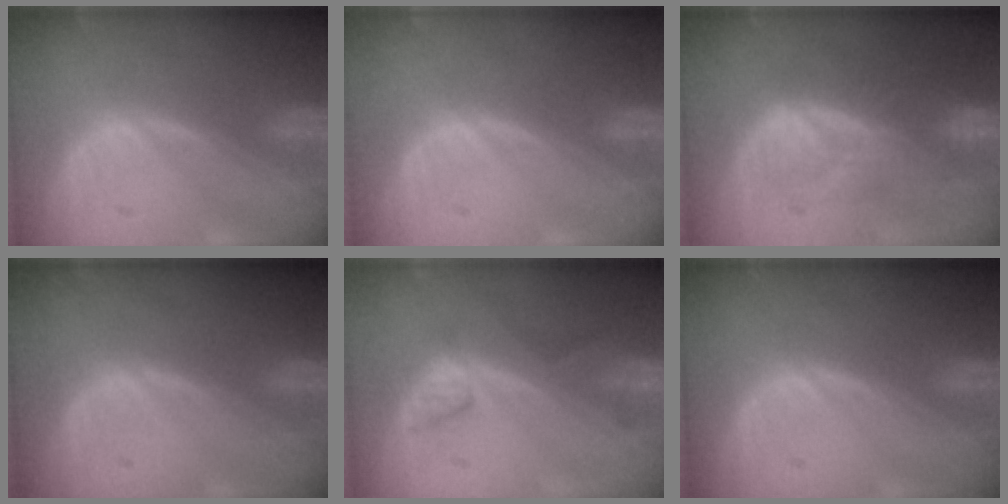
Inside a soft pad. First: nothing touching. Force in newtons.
{"total": 0.0}
{"total": 10.0, "press": 8.8, "slide": 4.6}
{"total": 0.0}
{"total": 3.9, "press": 3.7, "slide": 1.4}
{"total": 0.0}